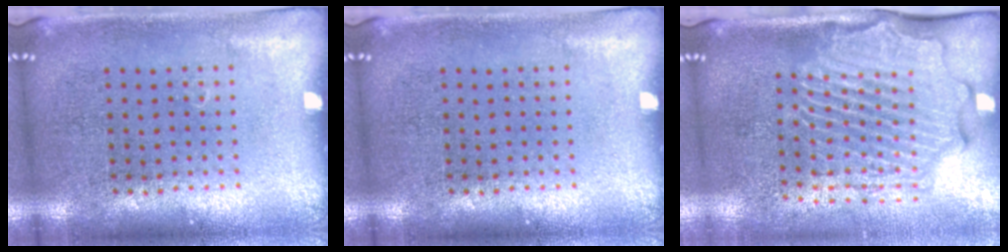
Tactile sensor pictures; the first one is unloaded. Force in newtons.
{"total": 0.0}
{"total": 2.6, "press": 2.3, "slide": 1.3}